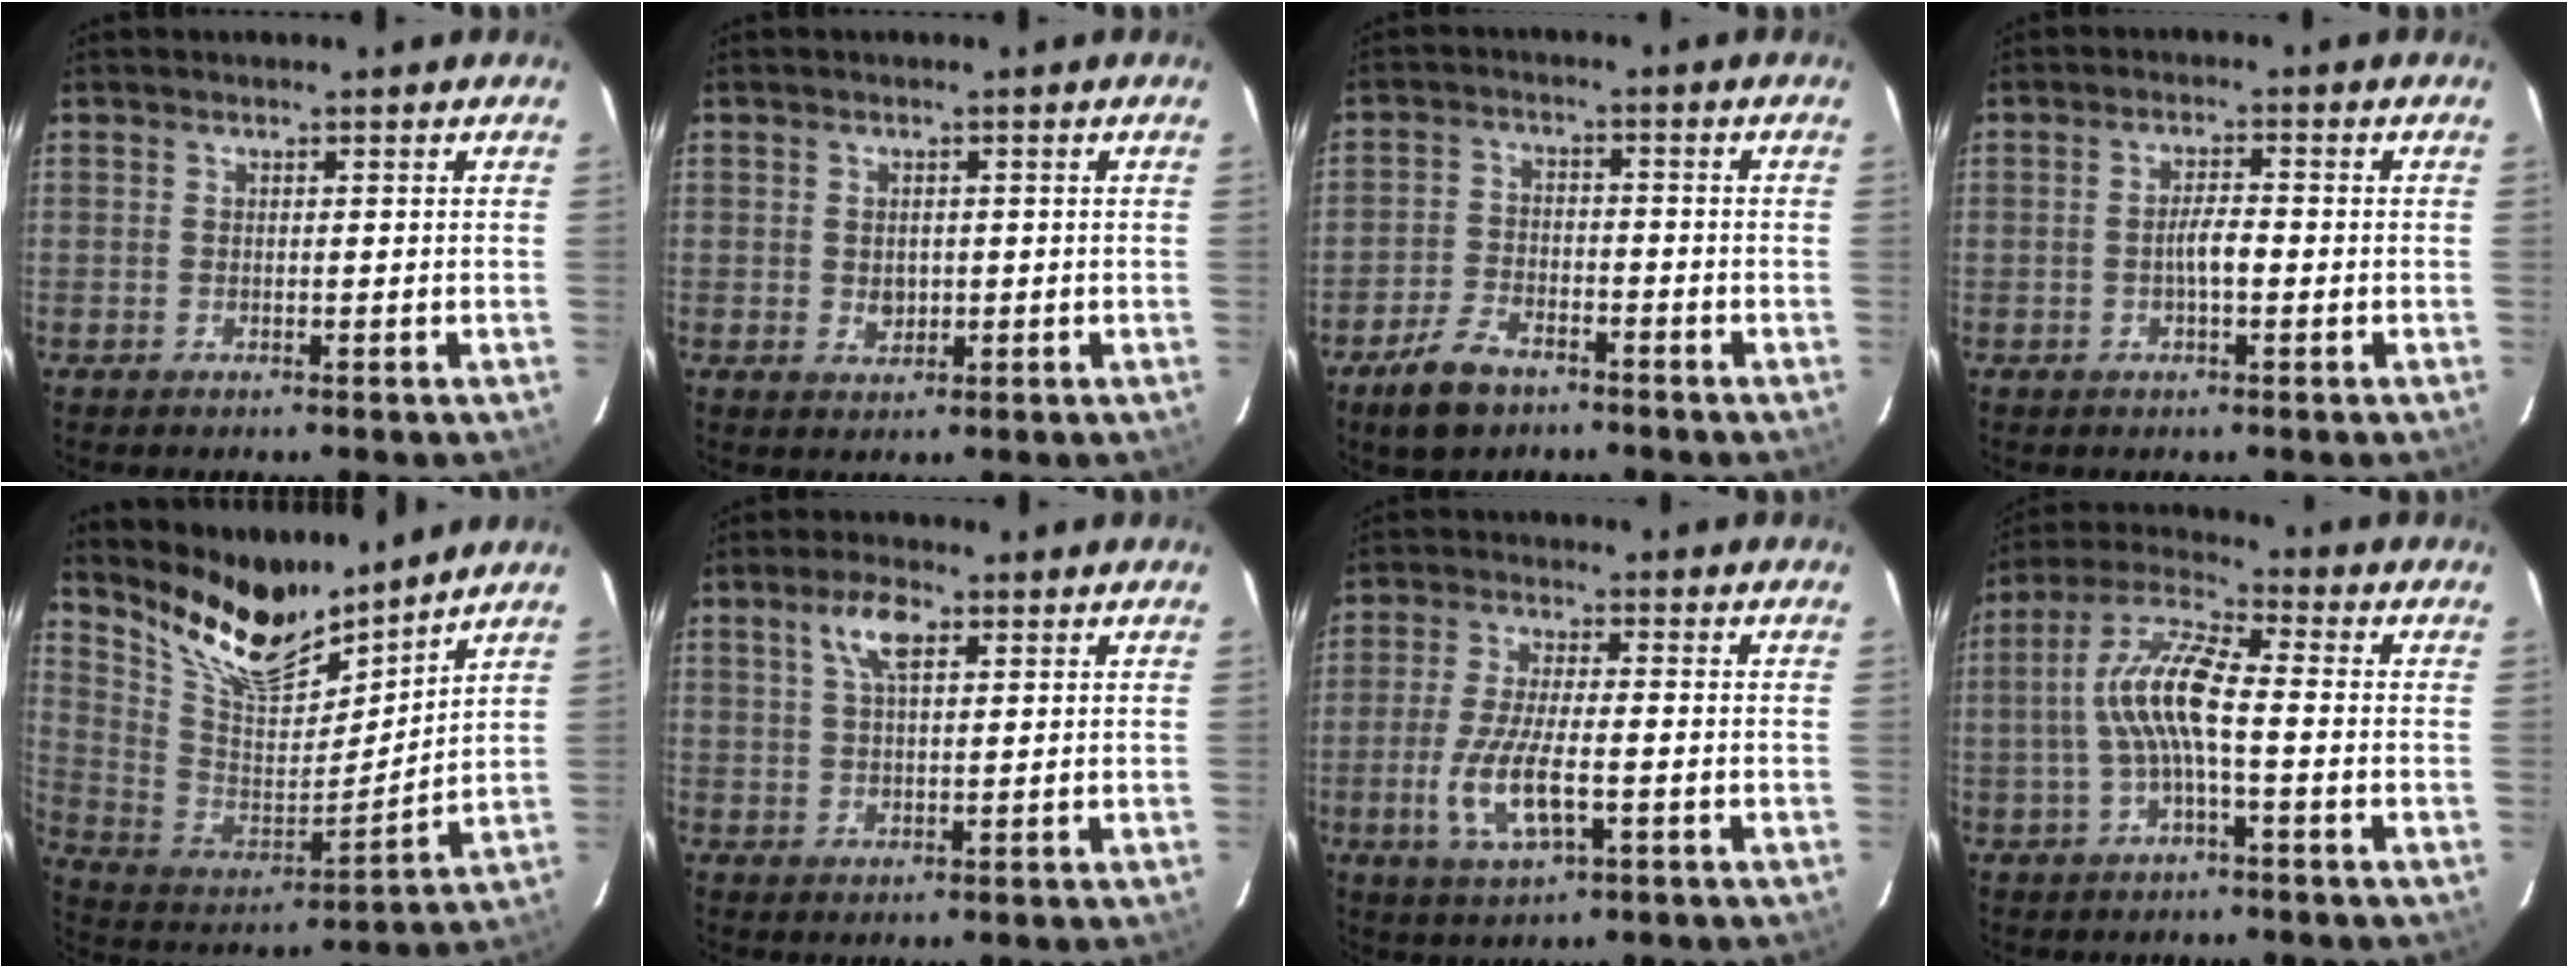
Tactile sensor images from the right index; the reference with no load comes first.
{"total": 2.5, "force": [-0.2, 2.1, 1.4], "torque": [-0.022, 0.001, 0.000]}
{"total": 7.6, "force": [-5.4, 4.0, 3.6], "torque": [-0.099, 0.006, -0.095]}
{"total": 3.2, "force": [-0.8, 0.8, 3.0], "torque": [-0.056, 0.005, -0.015]}
{"total": 16.1, "force": [13.5, 4.4, 7.5], "torque": [-0.155, -0.016, 0.259]}
{"total": 5.5, "force": [2.5, 2.1, 4.4], "torque": [-0.082, 0.011, 0.045]}
{"total": 9.9, "force": [-2.9, 3.1, 8.9], "torque": [-0.185, -0.014, -0.052]}
{"total": 10.3, "force": [-1.2, 2.3, 9.9], "torque": [-0.207, 0.015, -0.025]}